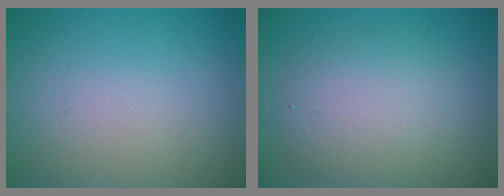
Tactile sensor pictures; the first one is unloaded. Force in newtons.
{"total": 4.8, "press": 4.8, "slide": 0.1}